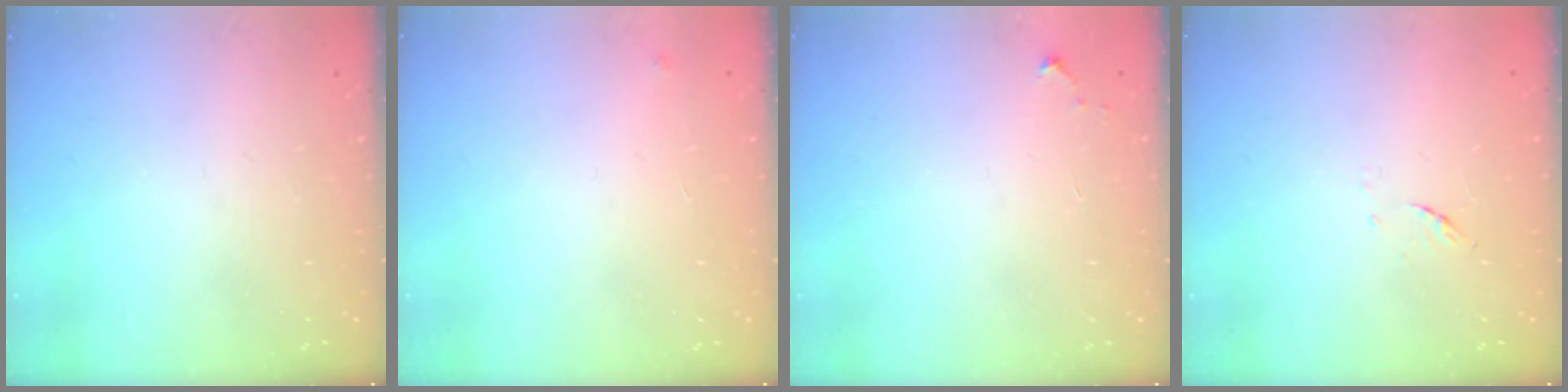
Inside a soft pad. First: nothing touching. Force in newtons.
{"total": 2.5, "press": 2.4, "slide": 0.4}
{"total": 2.6, "press": 2.6, "slide": 0.4}
{"total": 4.8, "press": 4.7, "slide": 1.0}